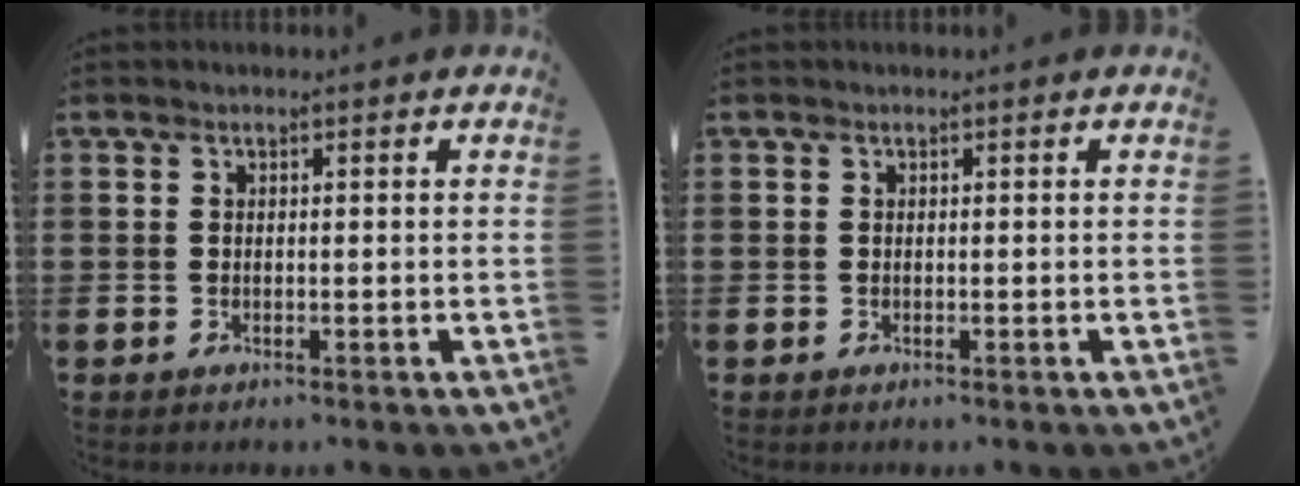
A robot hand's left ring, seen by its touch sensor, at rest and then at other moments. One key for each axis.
{"total": 0.0}